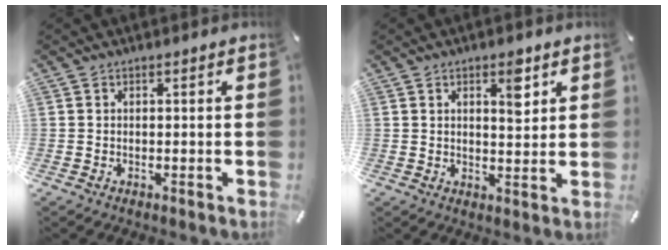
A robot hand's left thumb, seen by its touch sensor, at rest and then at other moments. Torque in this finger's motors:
{"motor_torque": [0.28, -0.22, 0.18, 0.25, 0.04]}